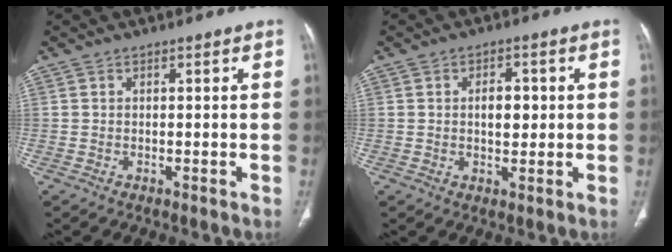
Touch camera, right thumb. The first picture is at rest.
{"total": 4.7, "force": [0.5, 2.8, 3.7], "torque": [-0.045, 0.004, 0.009]}